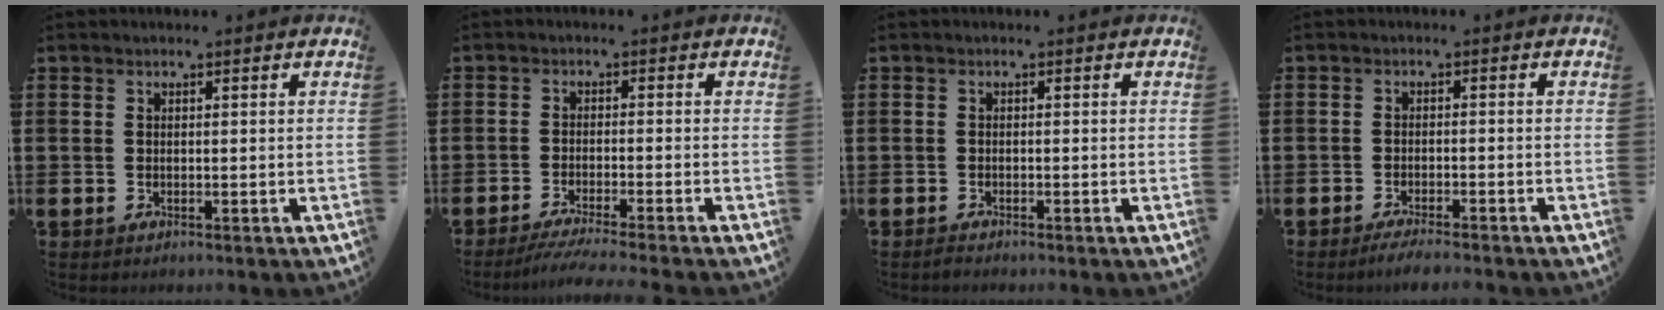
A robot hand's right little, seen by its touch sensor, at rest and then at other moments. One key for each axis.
{"total": 2.7, "fx": -2.1, "fy": -0.3, "fz": 1.6, "tx": -0.022, "ty": -0.004, "tz": -0.040}
{"total": 0.6, "fx": -0.6, "fy": 0.1, "fz": 0.2, "tx": -0.006, "ty": -0.002, "tz": -0.011}
{"total": 1.7, "fx": -1.4, "fy": -0.1, "fz": 0.9, "tx": -0.012, "ty": 0.004, "tz": -0.027}